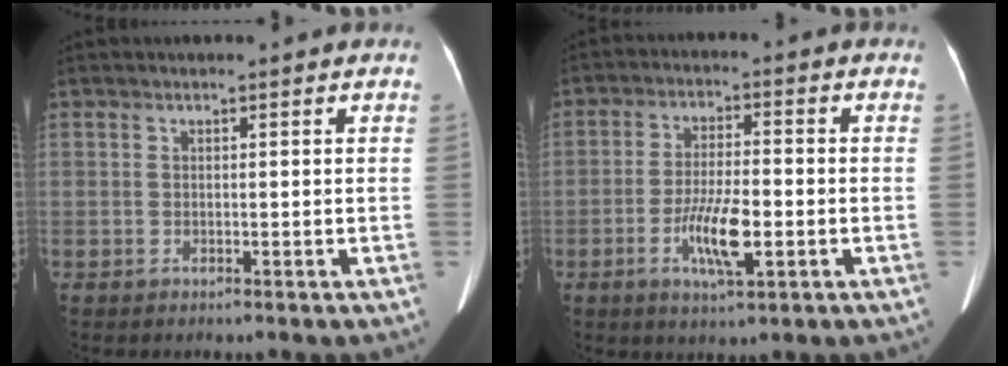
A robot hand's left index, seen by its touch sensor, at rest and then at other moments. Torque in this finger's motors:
{"motor_torque": [0.54, 0.39, 0.20, 0.07]}